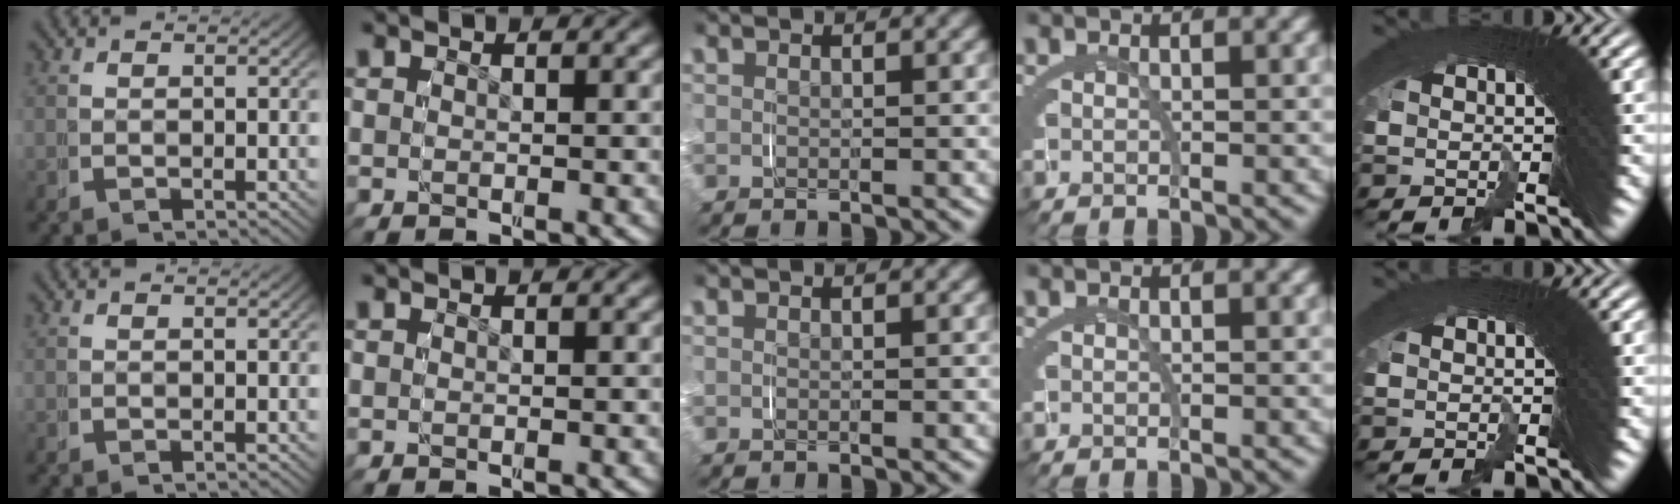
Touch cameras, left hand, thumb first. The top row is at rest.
{}